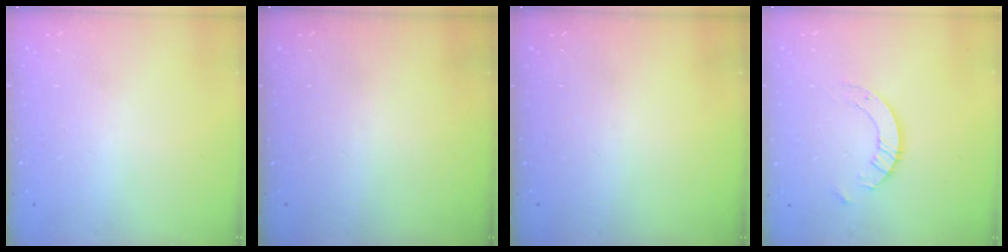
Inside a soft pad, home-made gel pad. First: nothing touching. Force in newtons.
{"total": 0.0}
{"total": 0.0}
{"total": 6.1, "press": 6.1, "slide": 0.6}